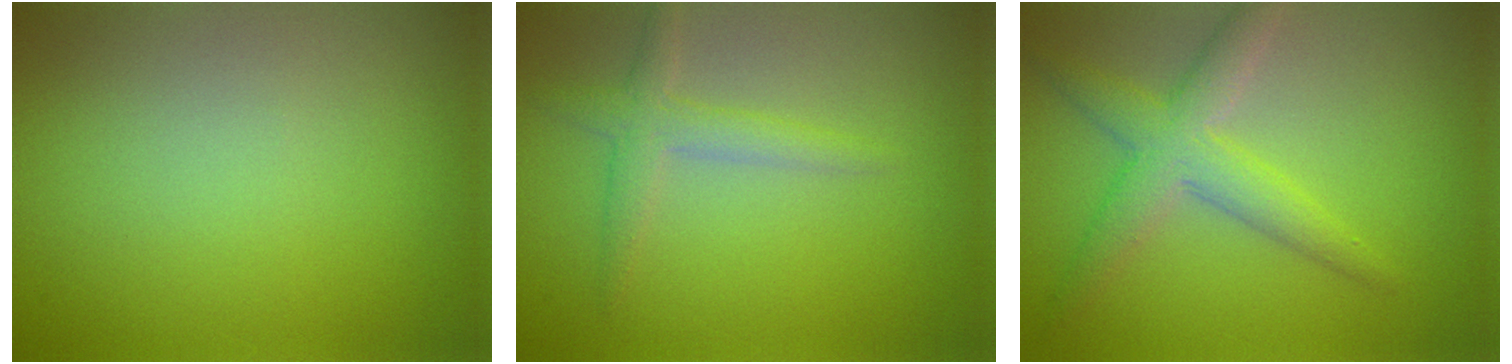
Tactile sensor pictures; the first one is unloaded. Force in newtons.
{"total": 2.2, "press": 2.2, "slide": 0.1}
{"total": 4.2, "press": 4.2, "slide": 0.2}